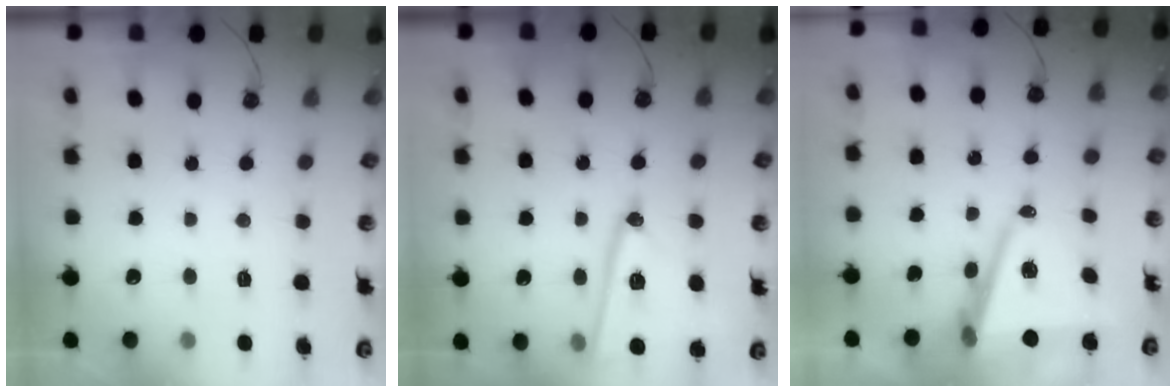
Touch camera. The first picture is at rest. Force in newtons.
{"total": 16.5, "press": 16.2, "slide": 3.4}
{"total": 10.3, "press": 9.4, "slide": 4.3}